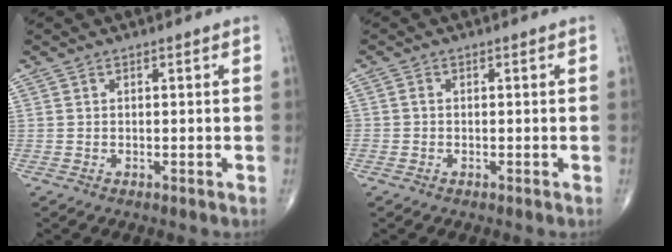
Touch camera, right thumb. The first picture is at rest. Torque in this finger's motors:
{"motor_torque": [-0.07, -0.09, 0.10, 0.04, -0.02]}